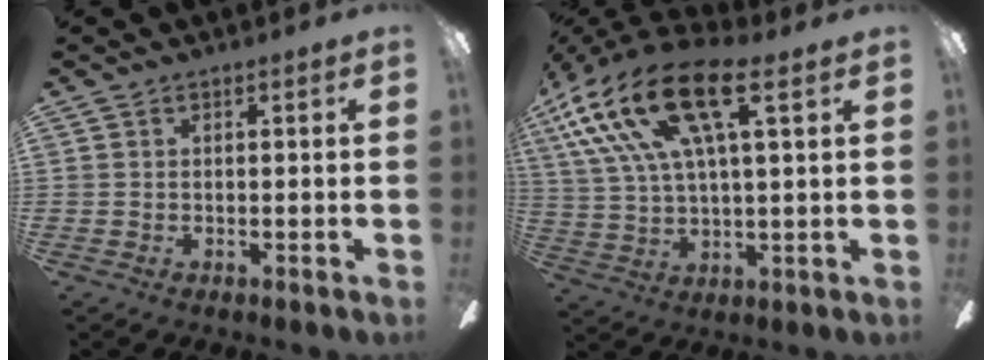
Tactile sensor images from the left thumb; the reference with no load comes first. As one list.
[{"total": 20.4, "force": [11.1, 6.7, 15.7], "torque": [-0.338, -0.039, 0.183]}]